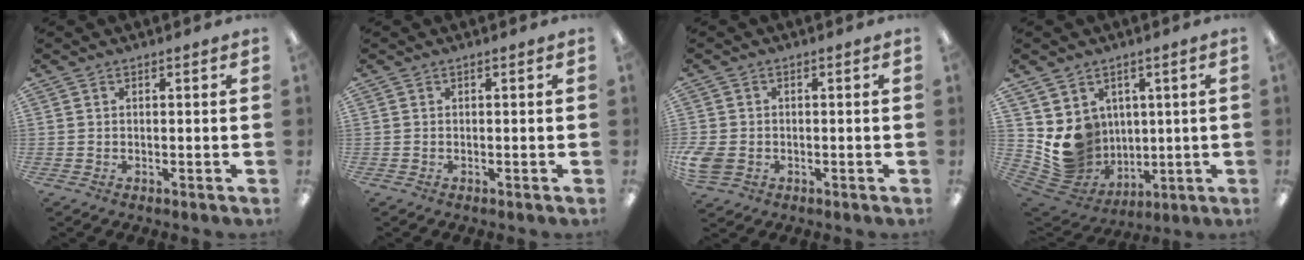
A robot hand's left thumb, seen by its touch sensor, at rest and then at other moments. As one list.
[{"total": 0.0}, {"total": 5.0, "force": [-1.2, 3.9, 2.8], "torque": [-0.070, 0.004, -0.023]}, {"total": 10.2, "force": [2.3, 9.6, 2.3], "torque": [-0.066, -0.032, 0.058]}]